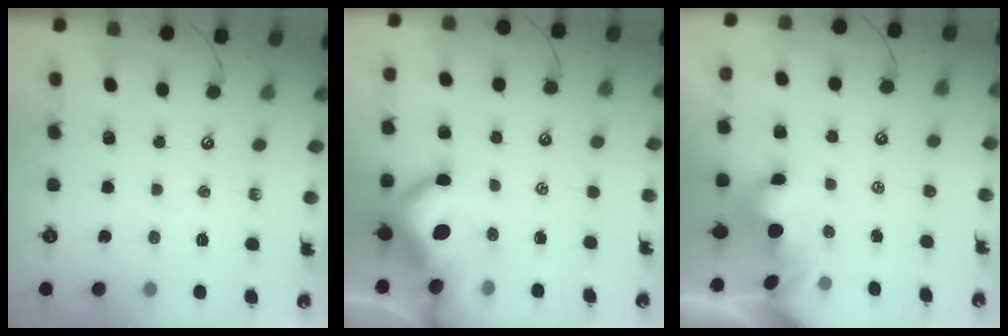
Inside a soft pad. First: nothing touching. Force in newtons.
{"total": 11.9, "press": 11.7, "slide": 2.0}
{"total": 4.5, "press": 4.5, "slide": 0.9}